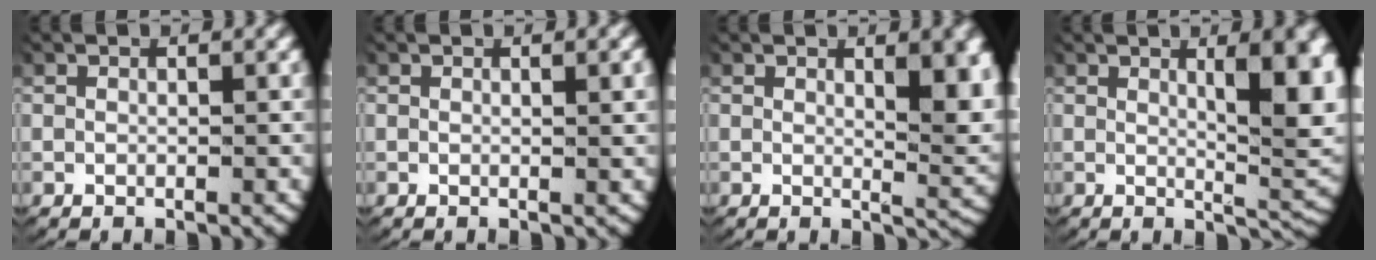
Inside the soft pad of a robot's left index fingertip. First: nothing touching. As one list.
[{"total": 0.9, "force": [0.5, -0.2, 0.7], "torque": [-0.011, -0.002, 0.010]}, {"total": 3.8, "force": [1.0, 1.0, 3.5], "torque": [-0.046, -0.019, 0.022]}, {"total": 6.8, "force": [1.4, 2.1, 6.3], "torque": [-0.083, -0.017, 0.030]}]